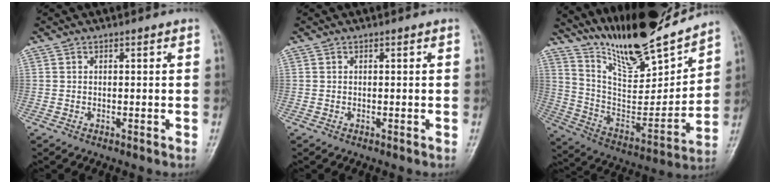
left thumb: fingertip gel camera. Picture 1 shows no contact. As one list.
[{"total": 0.0}, {"total": 22.4, "force": [19.3, 5.0, 10.3], "torque": [-0.129, -0.110, 0.337]}]